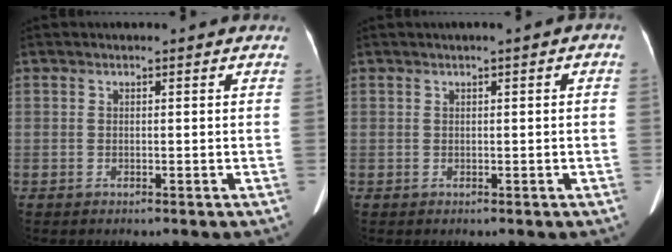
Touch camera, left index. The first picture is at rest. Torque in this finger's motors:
{"motor_torque": [-0.20, -0.06, -0.11, 0.01]}